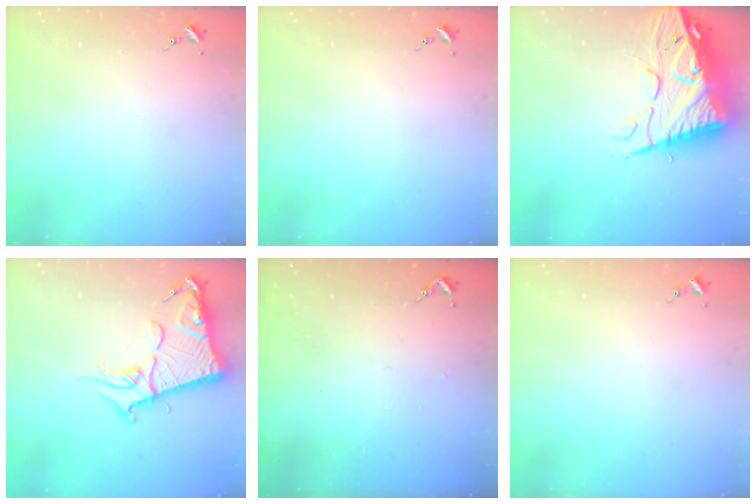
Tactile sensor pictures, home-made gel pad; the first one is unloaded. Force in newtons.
{"total": 0.0}
{"total": 17.9, "press": 17.8, "slide": 1.7}
{"total": 14.8, "press": 14.8, "slide": 1.5}
{"total": 2.6, "press": 2.5, "slide": 0.3}
{"total": 0.0}